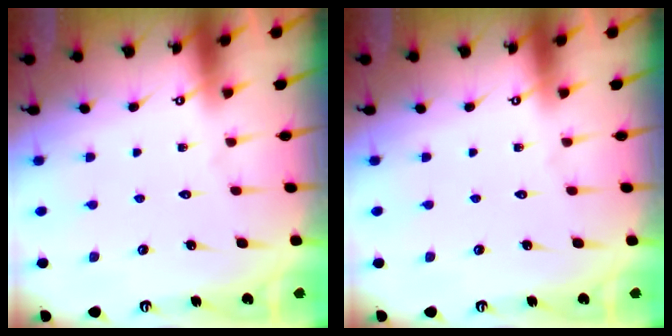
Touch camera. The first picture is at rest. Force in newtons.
{"total": 0.0}